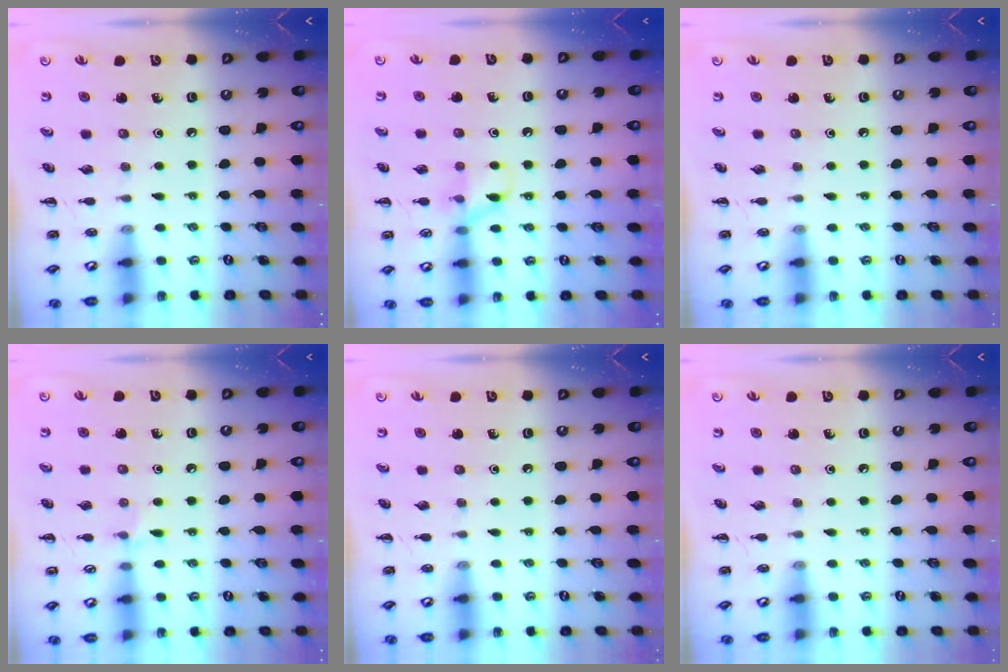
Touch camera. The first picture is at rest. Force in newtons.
{"total": 7.5, "press": 7.4, "slide": 1.0}
{"total": 0.0}
{"total": 5.2, "press": 4.9, "slide": 1.8}
{"total": 0.0}
{"total": 0.0}